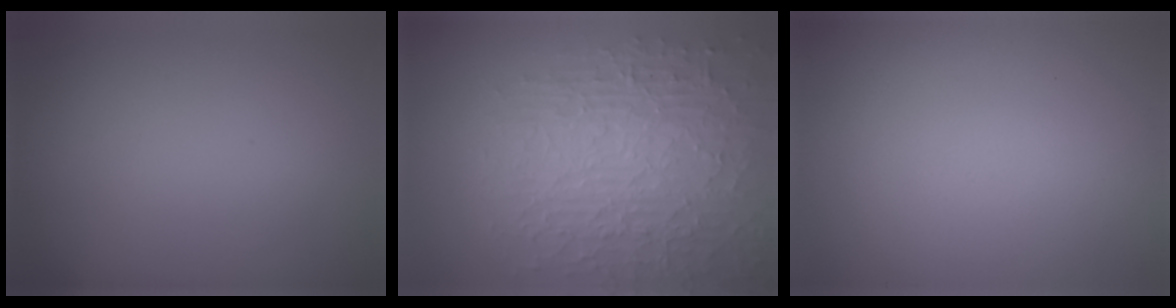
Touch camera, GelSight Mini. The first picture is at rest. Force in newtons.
{"total": 8.4, "press": 6.0, "slide": 5.8}
{"total": 0.0}